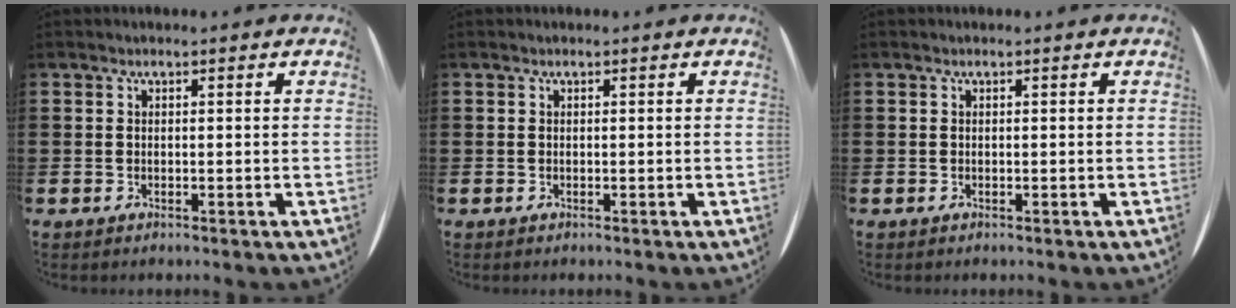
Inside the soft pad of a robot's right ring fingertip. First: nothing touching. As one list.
[{"total": 0.0}, {"total": 0.0}]